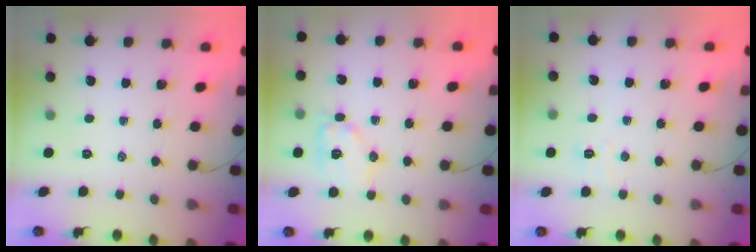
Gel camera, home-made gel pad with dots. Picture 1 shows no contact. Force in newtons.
{"total": 10.6, "press": 10.5, "slide": 0.4}
{"total": 4.2, "press": 4.1, "slide": 0.9}